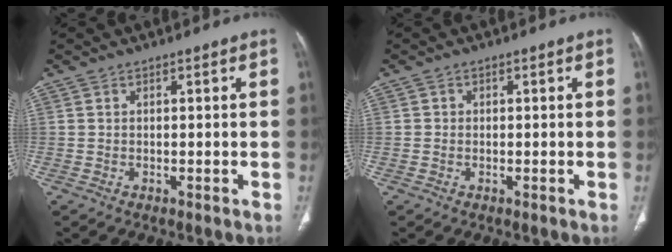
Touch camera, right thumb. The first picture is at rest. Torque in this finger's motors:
{"motor_torque": [0.10, -0.08, -0.39, -0.02, 0.03]}